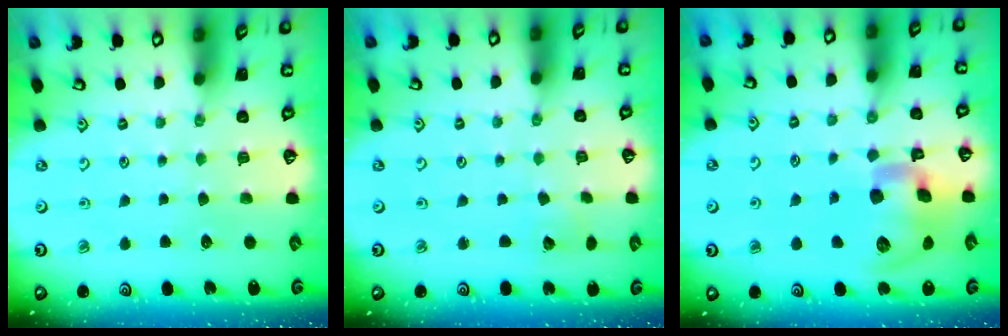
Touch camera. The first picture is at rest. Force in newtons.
{"total": 3.9, "press": 3.9, "slide": 0.5}
{"total": 15.4, "press": 15.2, "slide": 2.4}